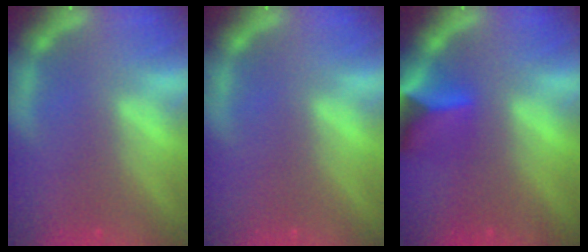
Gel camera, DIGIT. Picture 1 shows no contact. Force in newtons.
{"total": 0.0}
{"total": 4.9}